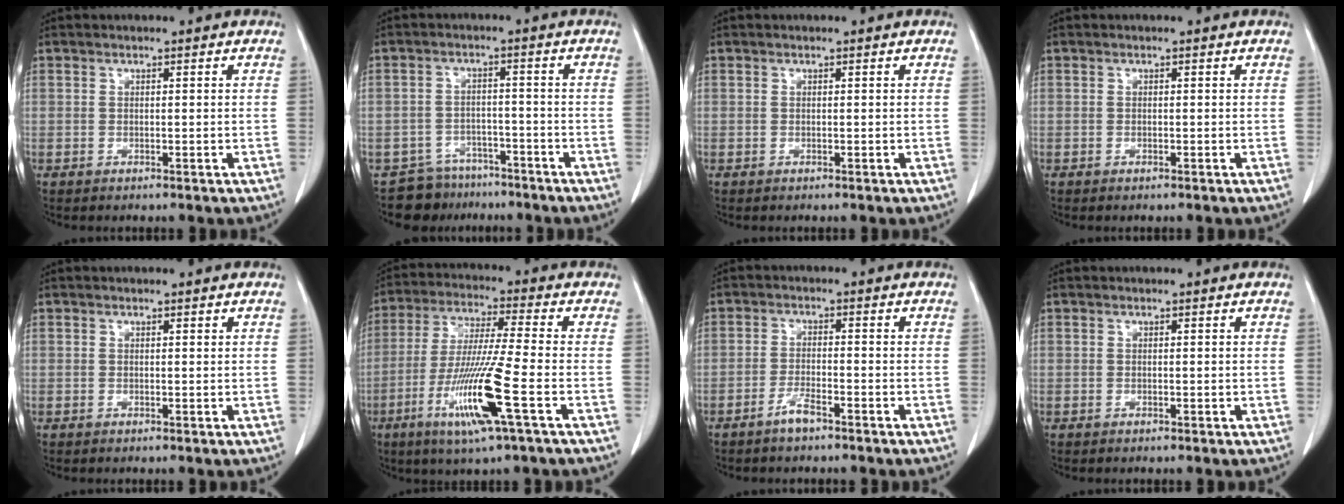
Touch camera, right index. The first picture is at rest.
{"total": 7.0, "force": [-5.8, 3.9, -0.4], "torque": [0.015, 0.020, -0.089]}
{"total": 0.0}
{"total": 0.0}
{"total": 0.0}
{"total": 13.4, "force": [-5.1, -0.7, 12.4], "torque": [-0.250, -0.025, -0.098]}
{"total": 3.0, "force": [-2.3, 0.4, 1.9], "torque": [-0.038, 0.000, -0.045]}
{"total": 0.0}